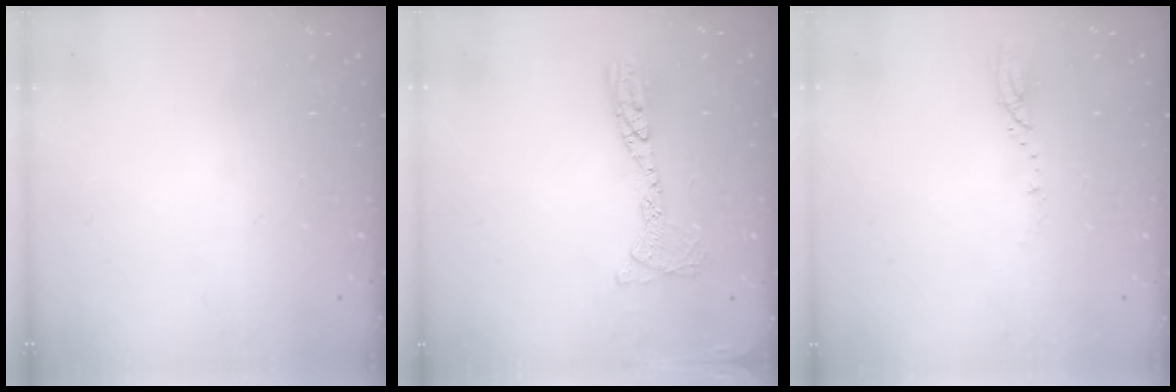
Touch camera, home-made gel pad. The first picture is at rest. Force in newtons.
{"total": 12.2, "press": 12.1, "slide": 1.3}
{"total": 3.2, "press": 3.2, "slide": 0.4}